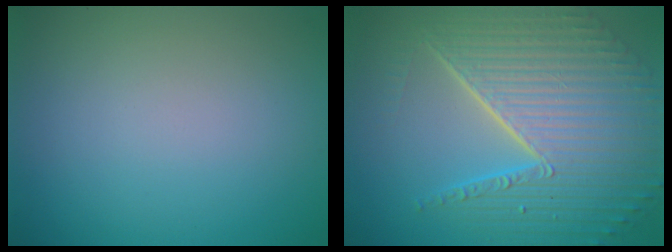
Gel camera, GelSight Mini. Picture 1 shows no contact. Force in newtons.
{"total": 10.2, "press": 6.5, "slide": 7.9}